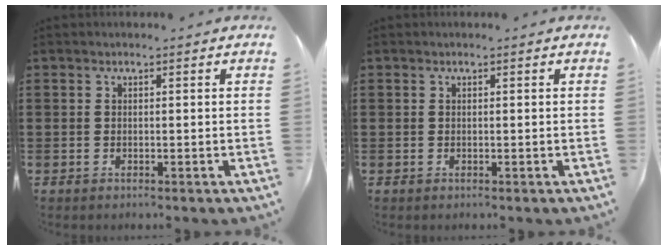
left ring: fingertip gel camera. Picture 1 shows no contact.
{"total": 0.0}